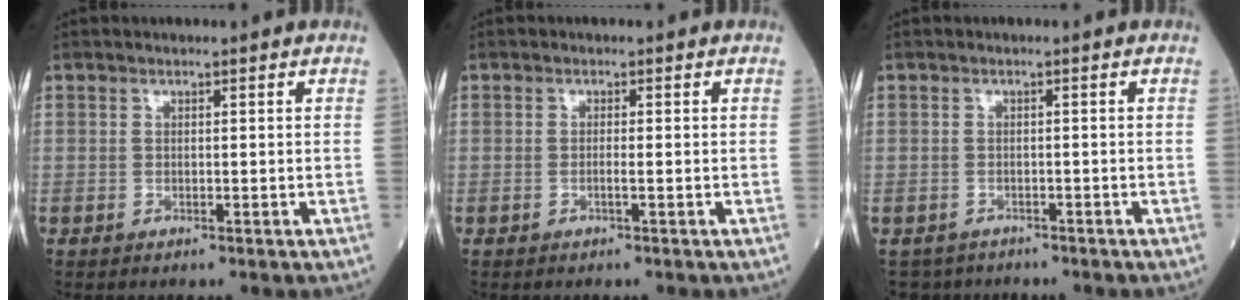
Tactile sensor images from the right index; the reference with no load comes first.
{"total": 0.9, "force": [-0.4, -0.1, 0.8], "torque": [-0.018, 0.000, -0.008]}
{"total": 3.3, "force": [-2.6, 1.9, -0.6], "torque": [0.006, 0.002, -0.049]}